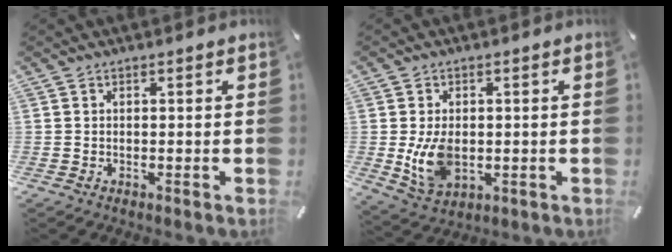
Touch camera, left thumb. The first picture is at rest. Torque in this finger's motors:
{"motor_torque": [1.56, 1.56, 1.02, 0.27, 0.13]}